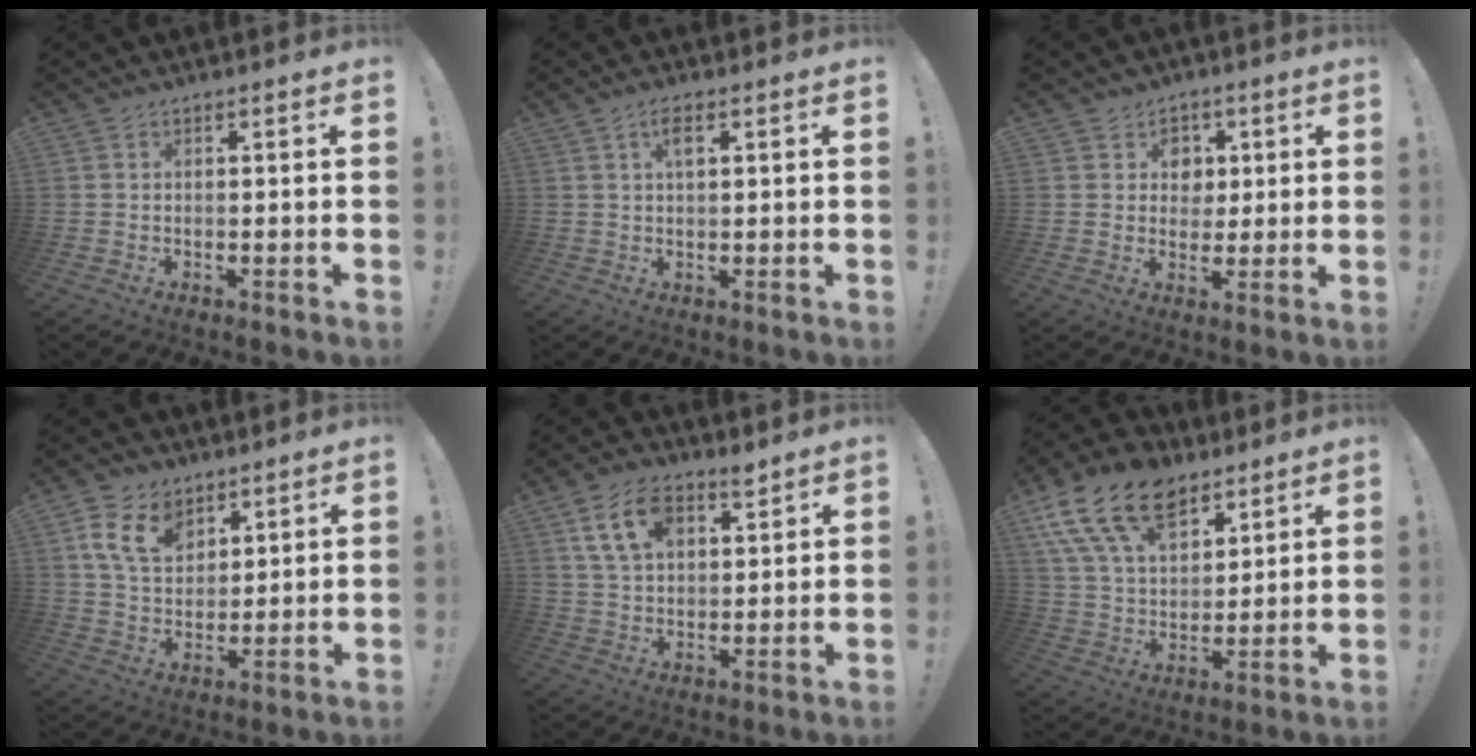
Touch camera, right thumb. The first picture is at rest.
{"total": 3.7, "force": [1.6, 1.9, 2.8], "torque": [-0.044, -0.001, 0.025]}
{"total": 6.8, "force": [1.6, 6.6, 0.9], "torque": [0.001, -0.018, 0.031]}
{"total": 12.1, "force": [6.8, 8.0, 6.1], "torque": [-0.111, -0.025, 0.133]}
{"total": 12.0, "force": [6.6, 7.1, 7.0], "torque": [-0.112, -0.021, 0.125]}
{"total": 19.4, "force": [11.6, 11.7, 10.2], "torque": [-0.179, -0.071, 0.214]}